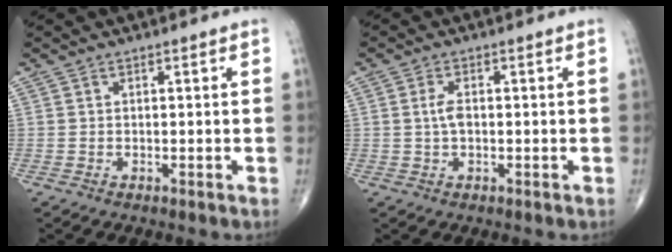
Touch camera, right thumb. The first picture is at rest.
{"total": 2.7, "force": [0.1, 1.3, 2.4], "torque": [-0.049, 0.004, -0.001]}